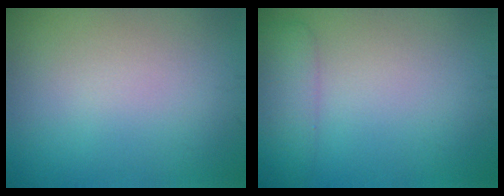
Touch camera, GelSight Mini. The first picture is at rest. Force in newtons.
{"total": 2.3, "press": 2.3, "slide": 0.1}